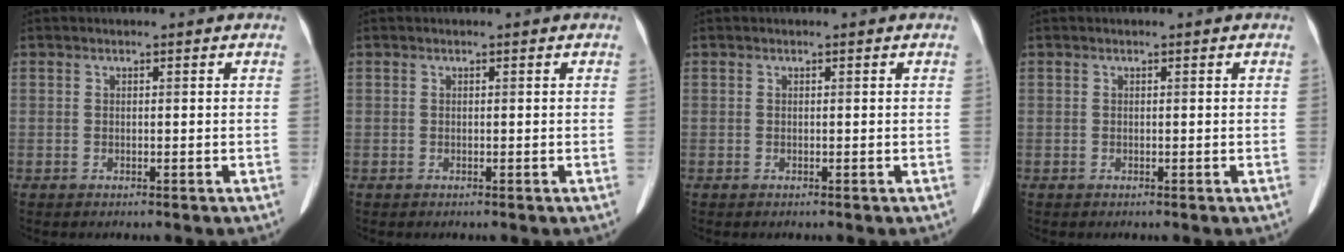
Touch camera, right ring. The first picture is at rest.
{"total": 0.0}
{"total": 0.0}
{"total": 0.0}